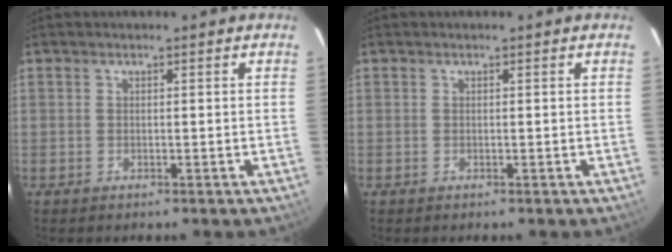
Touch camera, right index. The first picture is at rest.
{"total": 0.0}